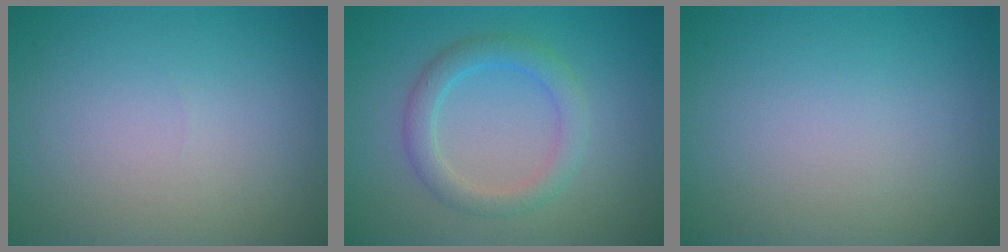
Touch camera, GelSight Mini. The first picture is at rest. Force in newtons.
{"total": 2.9, "press": 2.9, "slide": 0.2}
{"total": 0.0}